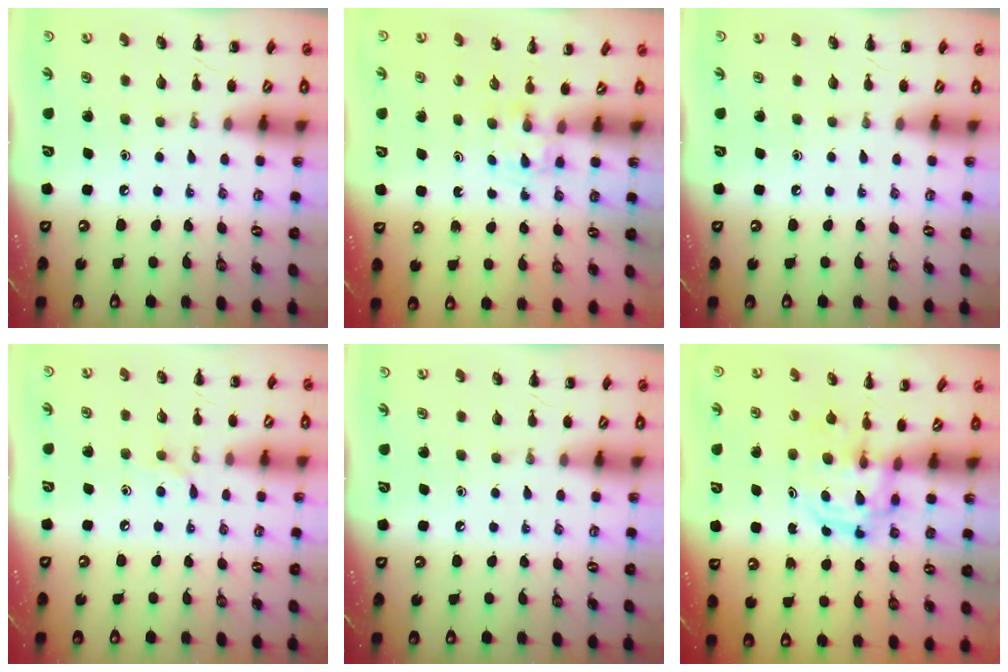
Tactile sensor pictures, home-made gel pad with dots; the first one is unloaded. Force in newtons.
{"total": 1.7, "press": 1.4, "slide": 0.9}
{"total": 0.0}
{"total": 4.9, "press": 4.5, "slide": 1.8}
{"total": 0.0}
{"total": 2.7, "press": 2.7, "slide": 0.3}